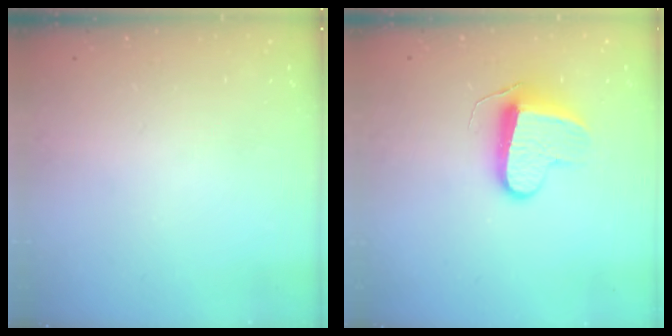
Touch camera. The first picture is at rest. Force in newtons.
{"total": 9.2, "press": 9.2, "slide": 0.2}